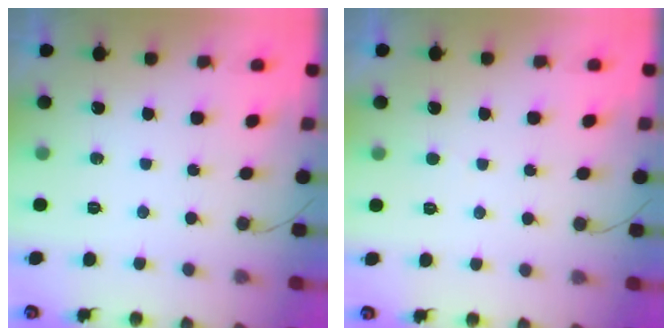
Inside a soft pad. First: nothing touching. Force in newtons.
{"total": 2.1, "press": 2.1, "slide": 0.2}